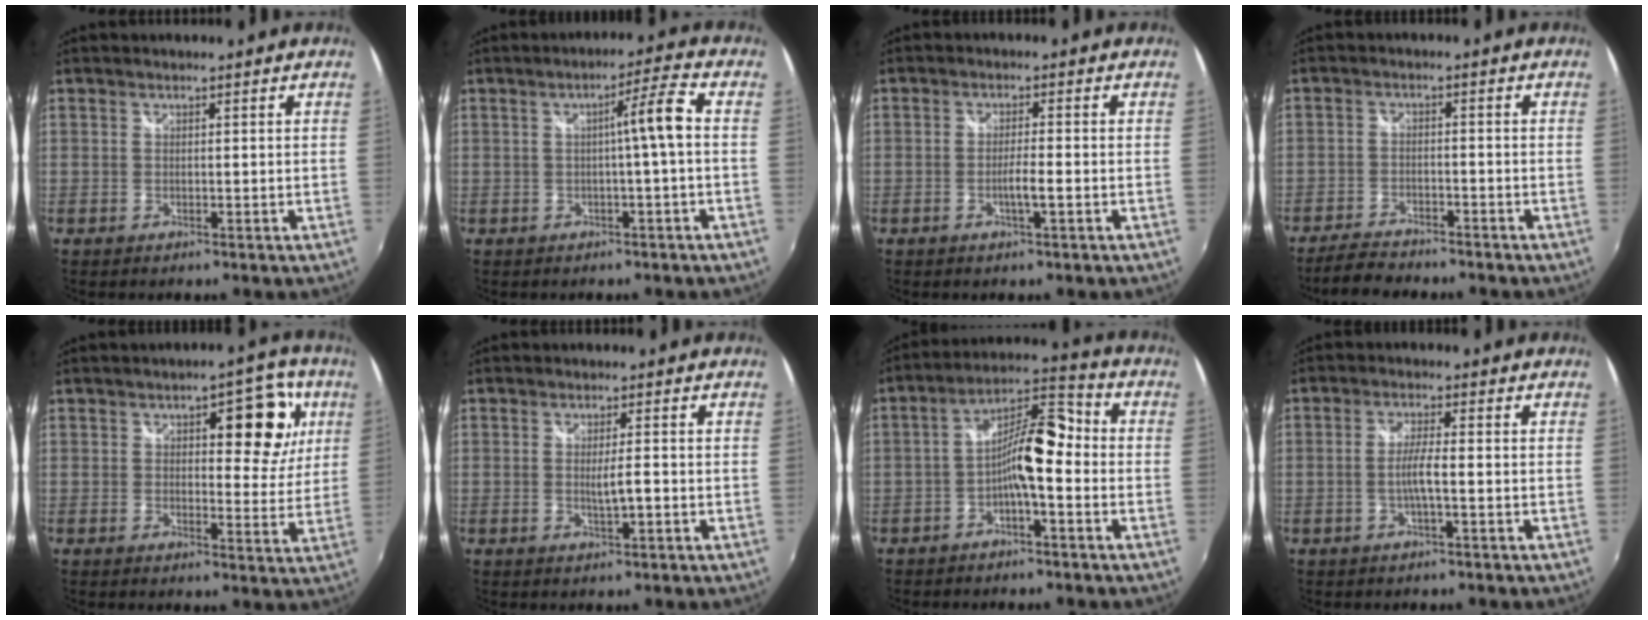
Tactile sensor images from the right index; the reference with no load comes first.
{"total": 5.2, "force": [-0.5, -1.0, 5.0], "torque": [-0.085, 0.008, -0.003]}
{"total": 2.7, "force": [-1.2, -0.2, 2.4], "torque": [-0.045, 0.000, -0.023]}
{"total": 6.4, "force": [-5.8, 1.7, 2.2], "torque": [-0.069, -0.008, -0.100]}
{"total": 9.7, "force": [3.5, 4.8, 7.7], "torque": [-0.093, 0.021, 0.045]}
{"total": 2.8, "force": [-0.7, 0.1, 2.7], "torque": [-0.047, -0.003, -0.013]}
{"total": 8.8, "force": [-2.6, 2.6, 8.1], "torque": [-0.154, 0.026, -0.050]}
{"total": 3.3, "force": [-1.1, -0.1, 3.1], "torque": [-0.061, 0.003, -0.021]}